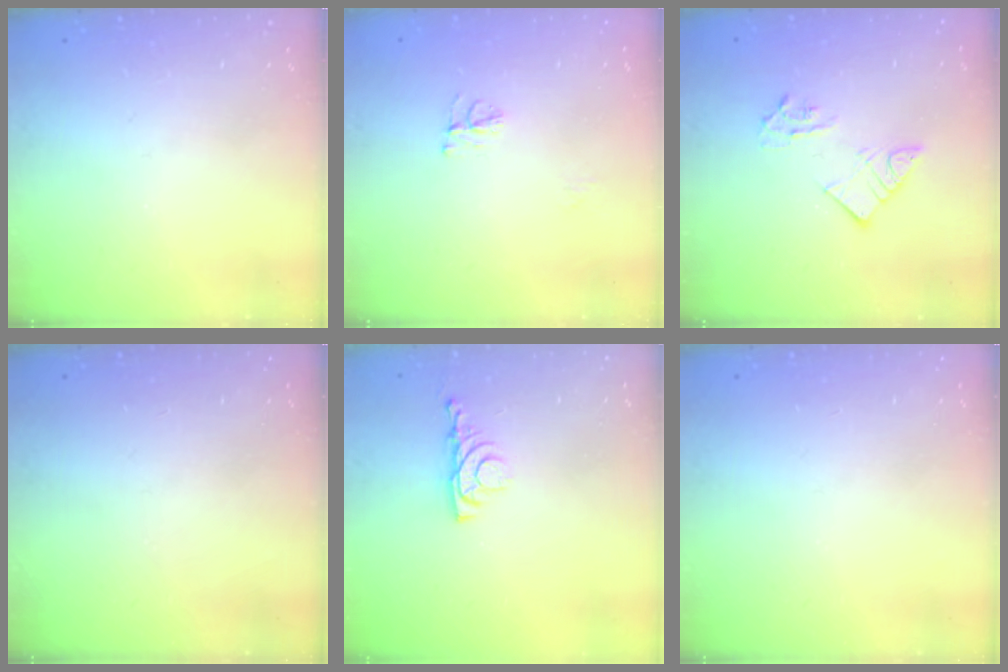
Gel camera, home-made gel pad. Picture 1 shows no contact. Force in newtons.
{"total": 4.7, "press": 4.6, "slide": 0.4}
{"total": 7.6, "press": 7.5, "slide": 0.8}
{"total": 0.0}
{"total": 4.3, "press": 4.2, "slide": 0.7}
{"total": 0.0}